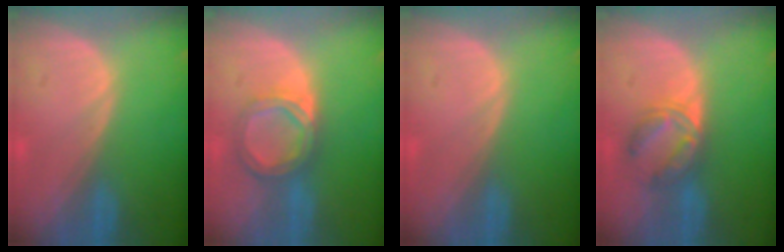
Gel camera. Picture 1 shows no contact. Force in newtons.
{"total": 5.6, "press": 5.2, "slide": 1.9}
{"total": 0.0}
{"total": 5.5, "press": 5.4, "slide": 1.1}